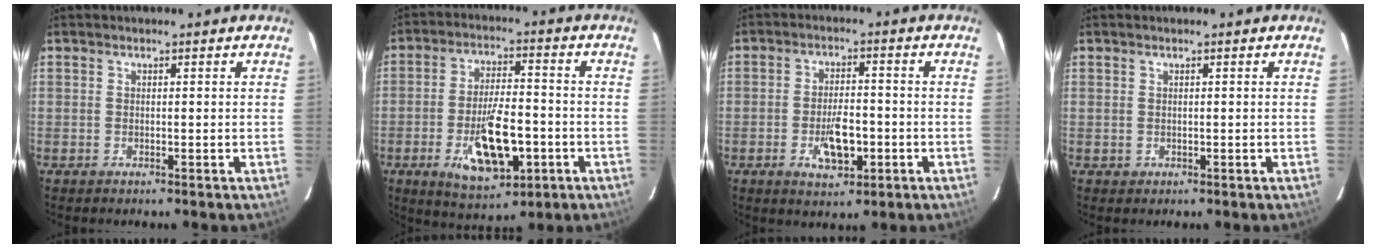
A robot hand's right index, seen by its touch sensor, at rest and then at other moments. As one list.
[{"total": 13.8, "force": [-4.7, 5.6, 11.8], "torque": [-0.220, -0.006, -0.066]}, {"total": 7.4, "force": [-2.5, 3.3, 6.1], "torque": [-0.119, -0.002, -0.035]}, {"total": 0.7, "force": [0.1, 0.7, 0.0], "torque": [0.005, 0.003, 0.001]}]